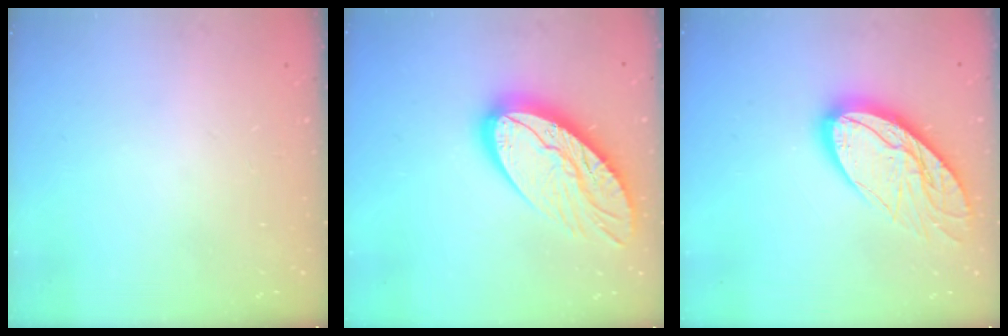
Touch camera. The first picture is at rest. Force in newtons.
{"total": 18.9, "press": 18.9, "slide": 1.5}
{"total": 16.8, "press": 16.7, "slide": 1.4}